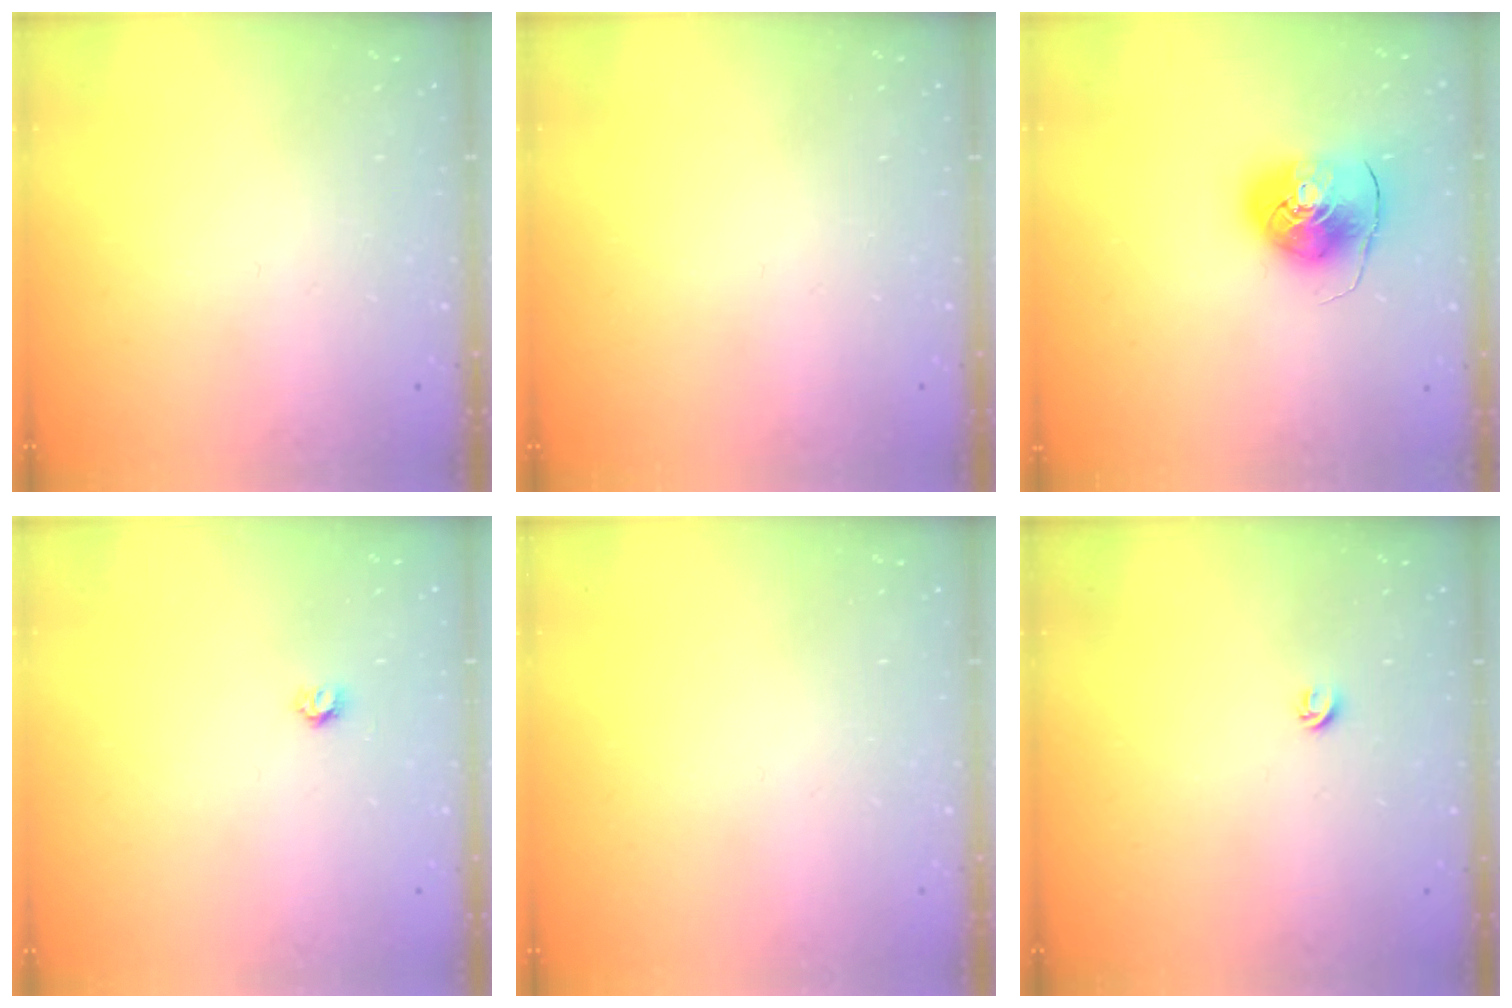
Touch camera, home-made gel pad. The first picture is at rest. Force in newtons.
{"total": 0.0}
{"total": 9.7, "press": 9.6, "slide": 1.3}
{"total": 3.2, "press": 3.2, "slide": 0.3}
{"total": 0.0}
{"total": 4.3, "press": 4.3, "slide": 0.4}